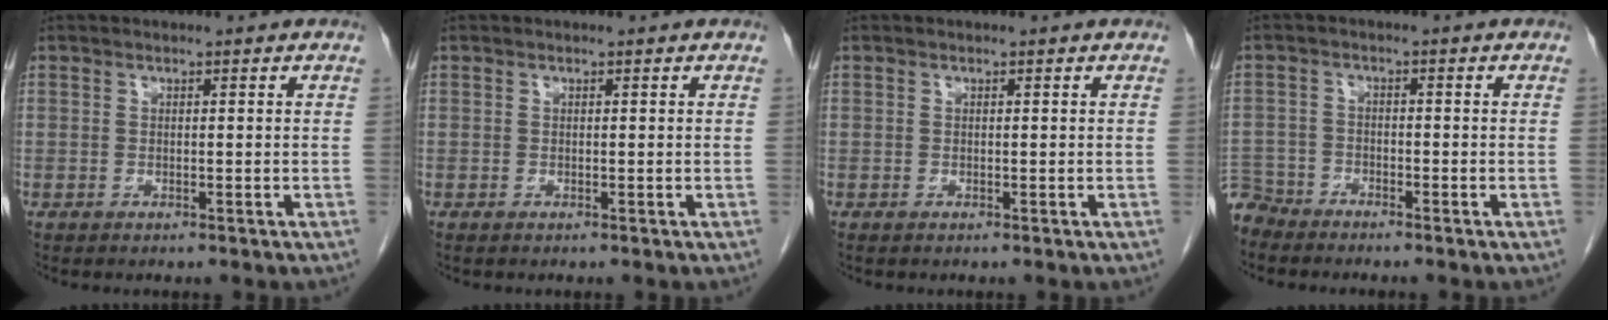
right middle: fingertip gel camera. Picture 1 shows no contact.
{"total": 0.0}
{"total": 0.0}
{"total": 4.7, "force": [-4.5, 1.3, -0.7], "torque": [0.015, -0.007, -0.092]}